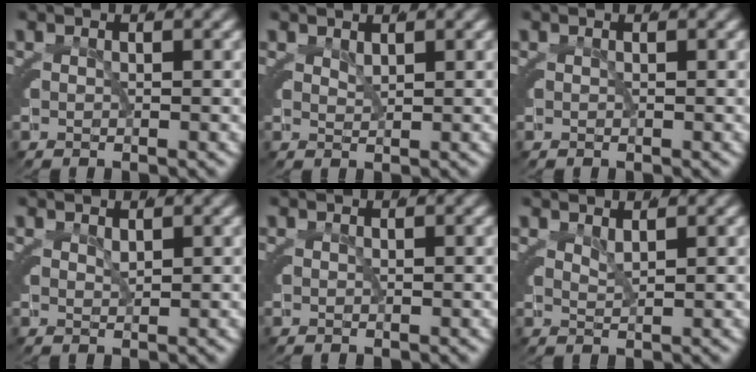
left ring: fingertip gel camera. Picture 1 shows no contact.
{"total": 1.3, "force": [1.2, -0.2, 0.3], "torque": [-0.005, -0.005, 0.029]}
{"total": 0.0}
{"total": 1.0, "force": [0.9, 0.0, 0.4], "torque": [-0.006, -0.005, 0.023]}
{"total": 0.0}
{"total": 1.7, "force": [1.6, -0.4, 0.4], "torque": [-0.008, -0.005, 0.035]}